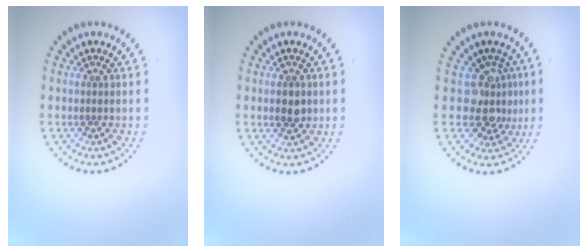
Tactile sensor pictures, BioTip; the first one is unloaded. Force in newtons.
{"total": 2.0, "press": 2.0, "slide": 0.1}
{"total": 3.5, "press": 2.6, "slide": 2.3}